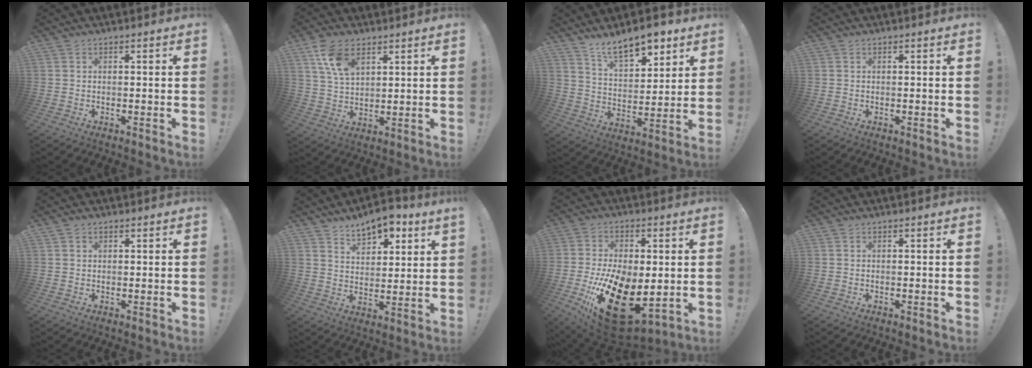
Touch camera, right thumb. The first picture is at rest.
{"total": 9.9, "force": [5.7, 5.4, 6.0], "torque": [-0.114, -0.019, 0.107]}
{"total": 13.0, "force": [9.6, 5.5, 6.8], "torque": [-0.103, -0.058, 0.173]}
{"total": 0.0}
{"total": 1.0, "force": [0.6, 0.7, 0.2], "torque": [0.005, -0.001, 0.010]}
{"total": 8.6, "force": [6.8, 3.5, 4.0], "torque": [-0.052, -0.044, 0.123]}
{"total": 23.8, "force": [-6.1, 13.2, 18.8], "torque": [-0.333, 0.014, -0.077]}
{"total": 0.0}